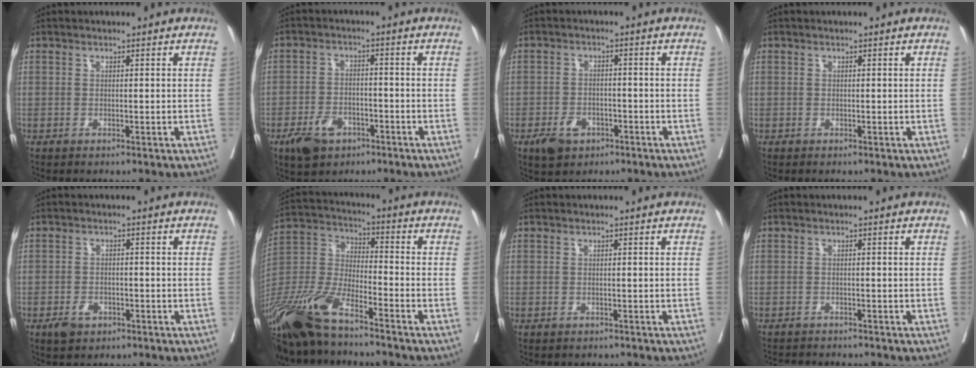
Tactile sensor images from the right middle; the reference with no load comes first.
{"total": 6.2, "force": [-3.6, 3.8, 3.4], "torque": [-0.066, 0.001, -0.058]}
{"total": 4.8, "force": [-2.7, 3.1, 2.5], "torque": [-0.046, 0.001, -0.039]}
{"total": 0.0}
{"total": 3.2, "force": [-1.8, 2.0, 1.6], "torque": [-0.028, 0.001, -0.024]}
{"total": 16.5, "force": [-12.1, 3.6, 10.5], "torque": [-0.238, -0.023, -0.235]}
{"total": 1.4, "force": [-1.2, 0.5, 0.1], "torque": [-0.015, -0.004, -0.017]}
{"total": 5.0, "force": [-4.9, 0.6, 1.2], "torque": [-0.018, -0.011, -0.071]}